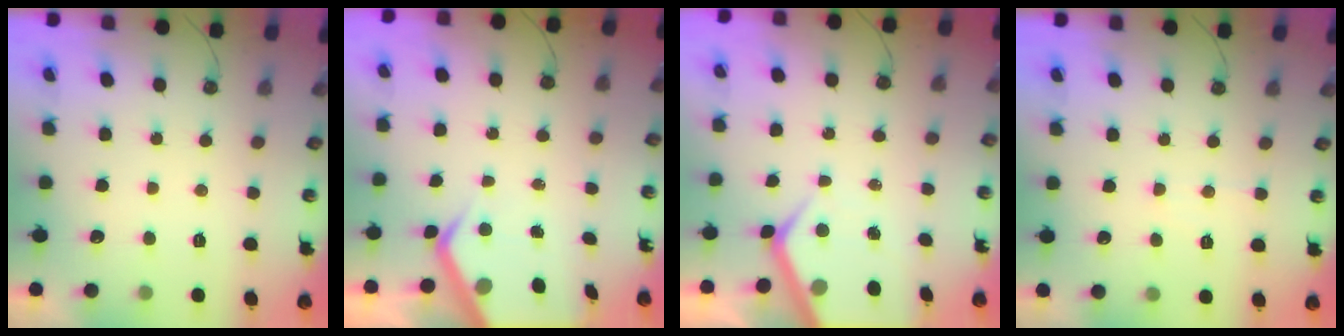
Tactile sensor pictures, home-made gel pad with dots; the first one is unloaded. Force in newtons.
{"total": 6.2, "press": 6.2, "slide": 0.5}
{"total": 6.9, "press": 6.9, "slide": 0.8}
{"total": 4.9, "press": 4.9, "slide": 0.6}